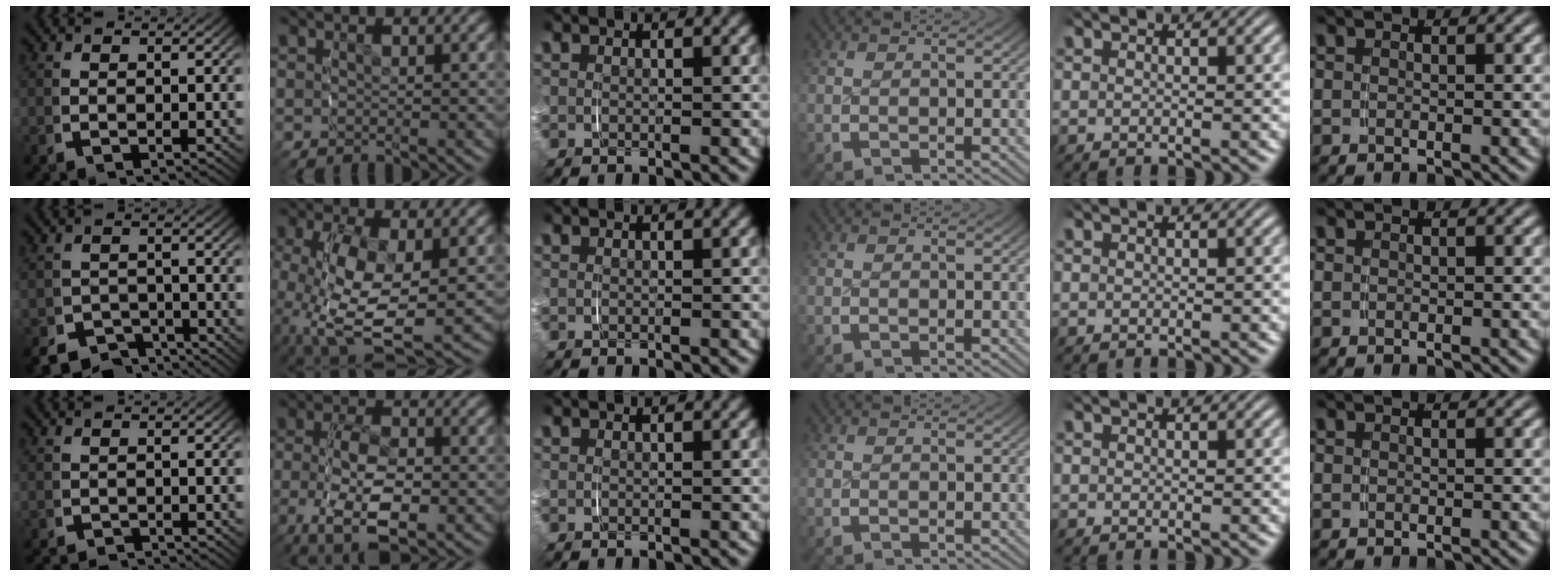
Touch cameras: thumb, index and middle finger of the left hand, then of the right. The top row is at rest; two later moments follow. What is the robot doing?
{"motion": "grasp_and_lifting", "object": "key"}